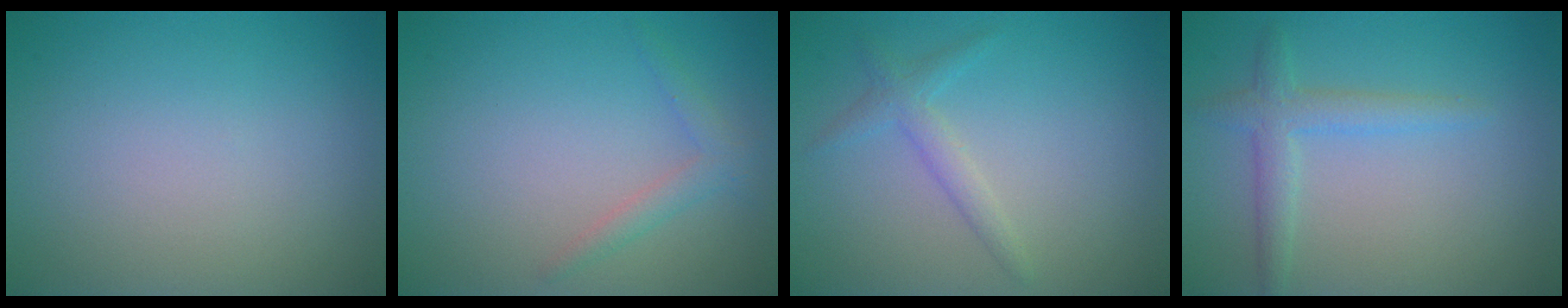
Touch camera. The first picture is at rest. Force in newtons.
{"total": 1.5, "press": 1.5, "slide": 0.1}
{"total": 1.8, "press": 1.8, "slide": 0.0}
{"total": 2.4, "press": 2.4, "slide": 0.1}